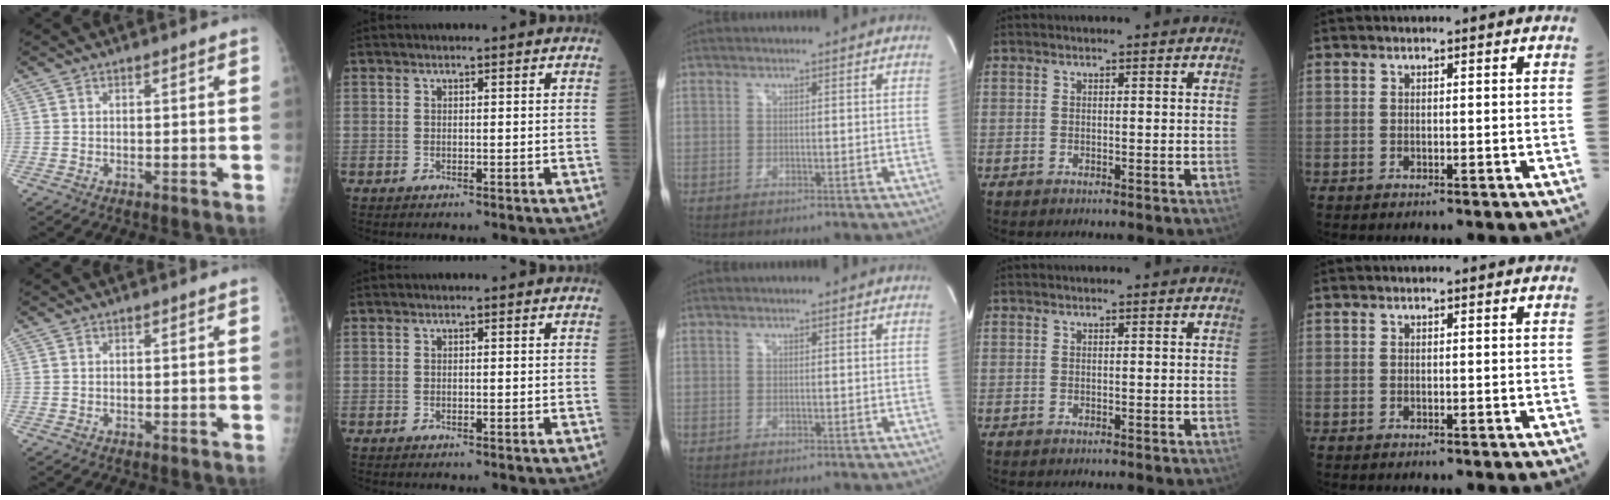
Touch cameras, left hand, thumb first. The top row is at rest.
{}